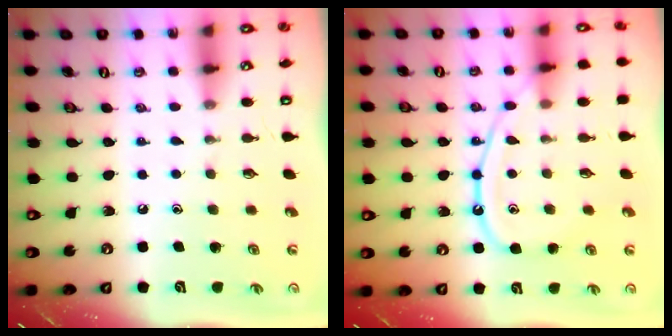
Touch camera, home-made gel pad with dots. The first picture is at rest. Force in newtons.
{"total": 11.5, "press": 11.4, "slide": 1.4}